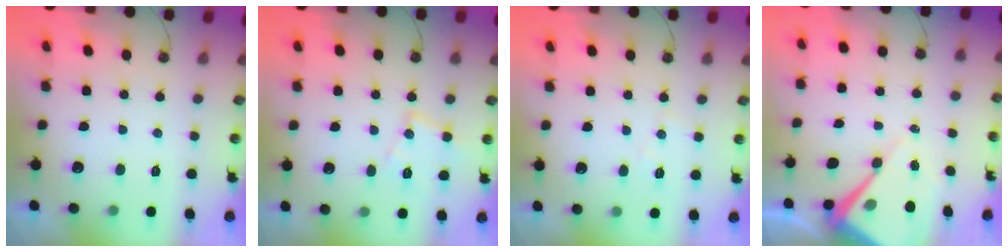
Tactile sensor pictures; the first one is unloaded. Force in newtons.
{"total": 10.0, "press": 10.0, "slide": 0.7}
{"total": 7.0, "press": 7.0, "slide": 0.8}
{"total": 9.4, "press": 9.4, "slide": 0.7}